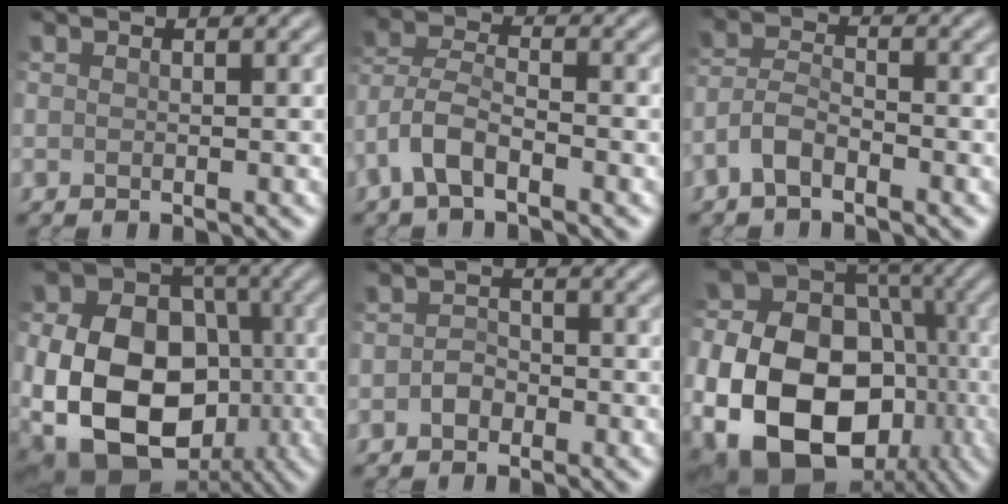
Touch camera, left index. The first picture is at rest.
{"total": 4.2, "force": [-2.5, 1.7, 3.0], "torque": [-0.063, 0.007, -0.061]}
{"total": 2.9, "force": [-1.9, 1.2, 1.8], "torque": [-0.040, 0.008, -0.048]}
{"total": 16.0, "force": [-3.0, 12.1, 10.1], "torque": [-0.173, -0.019, -0.052]}
{"total": 1.6, "force": [-0.7, 1.3, 0.7], "torque": [-0.011, 0.003, -0.017]}
{"total": 19.4, "force": [-5.1, 14.6, 11.8], "torque": [-0.210, -0.023, -0.085]}